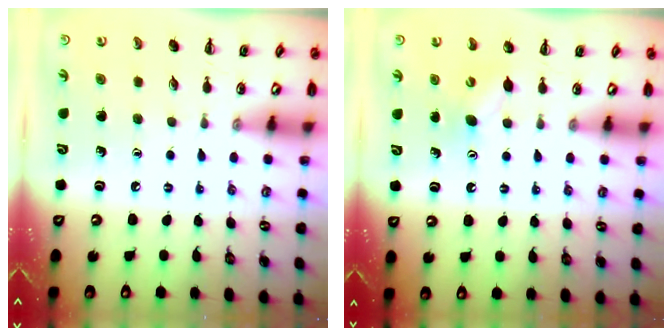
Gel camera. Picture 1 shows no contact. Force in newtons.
{"total": 5.4, "press": 5.3, "slide": 1.1}